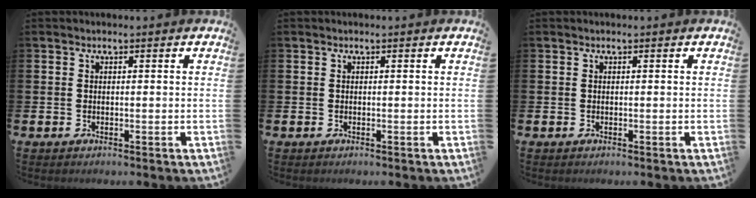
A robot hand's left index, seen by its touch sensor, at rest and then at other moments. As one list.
[{"total": 0.0}, {"total": 0.0}]